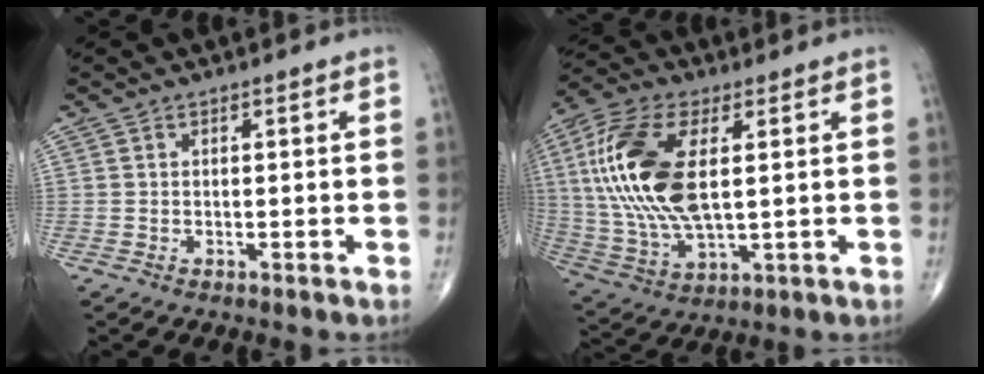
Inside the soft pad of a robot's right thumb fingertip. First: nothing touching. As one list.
[{"total": 19.9, "force": [3.3, 9.5, 17.2], "torque": [-0.374, -0.005, 0.063]}]